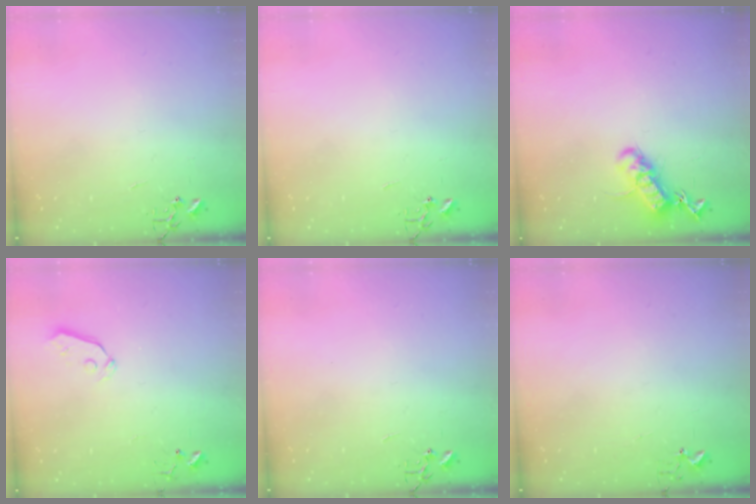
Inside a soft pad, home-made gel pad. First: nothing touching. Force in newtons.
{"total": 0.0}
{"total": 15.5, "press": 15.4, "slide": 1.8}
{"total": 3.4, "press": 3.4, "slide": 0.4}
{"total": 0.0}
{"total": 3.7, "press": 3.7, "slide": 0.2}